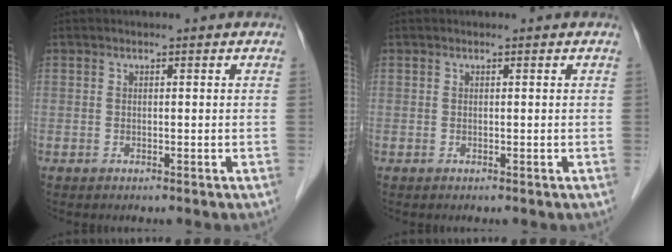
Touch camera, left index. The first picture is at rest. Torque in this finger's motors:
{"motor_torque": [0.00, 0.00, 0.00, 0.00]}